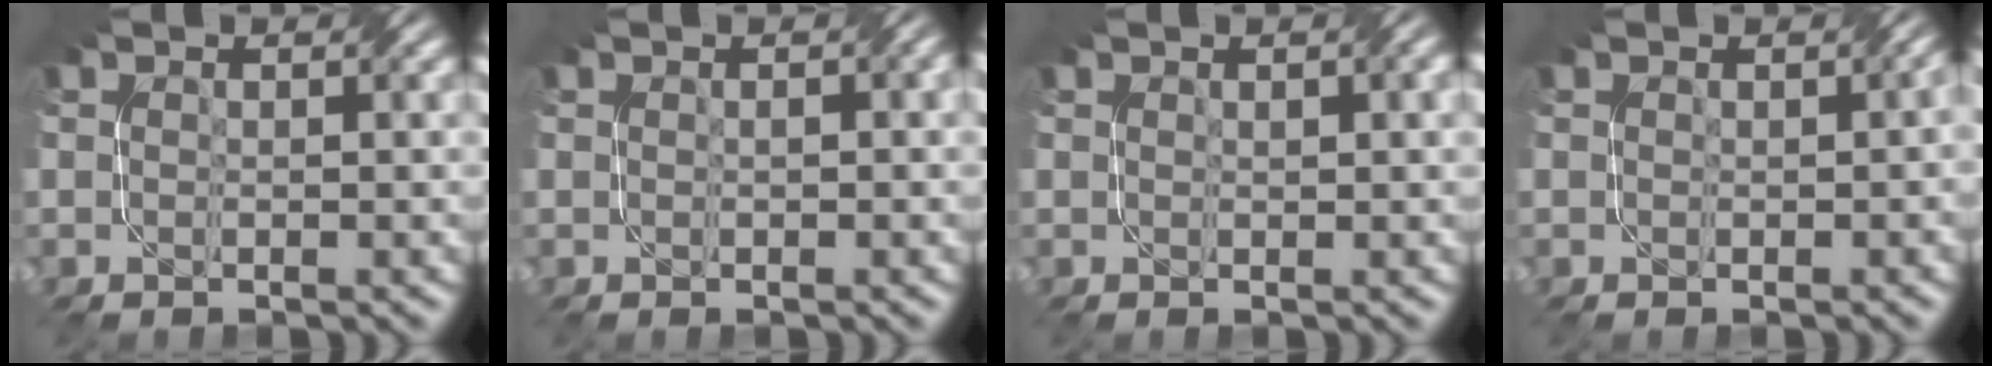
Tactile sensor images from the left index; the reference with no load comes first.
{"total": 1.3, "force": [0.2, 0.3, 1.3], "torque": [-0.019, 0.000, 0.004]}
{"total": 1.7, "force": [0.7, 0.4, 1.5], "torque": [-0.018, 0.002, 0.014]}
{"total": 1.1, "force": [-0.7, 0.2, 0.8], "torque": [-0.006, 0.004, -0.011]}